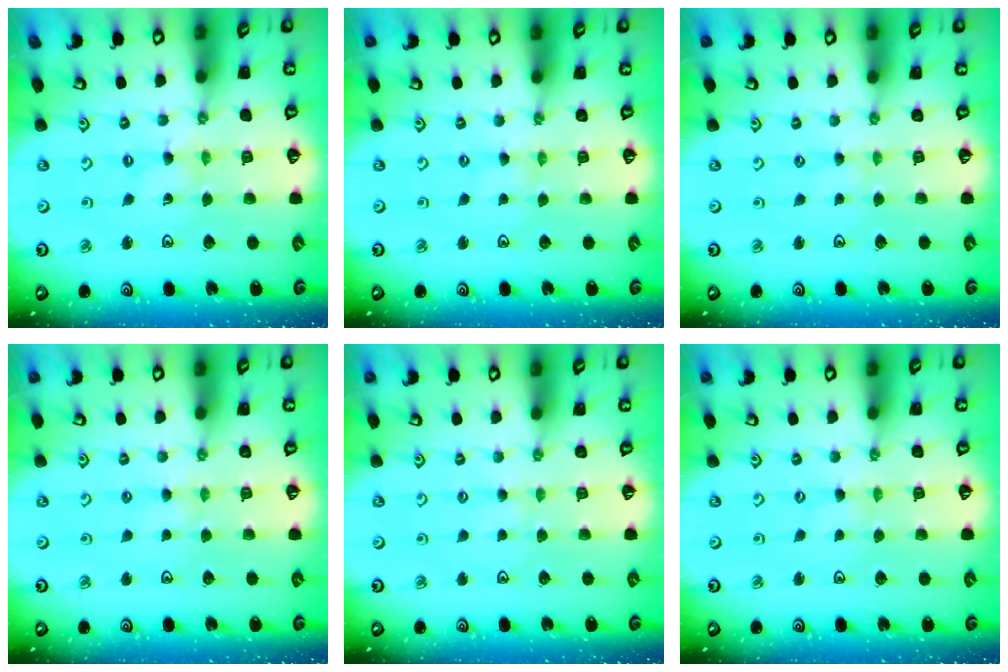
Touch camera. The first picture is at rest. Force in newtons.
{"total": 0.0}
{"total": 0.0}
{"total": 1.9, "press": 1.9, "slide": 0.3}
{"total": 2.1, "press": 2.1, "slide": 0.3}
{"total": 0.0}